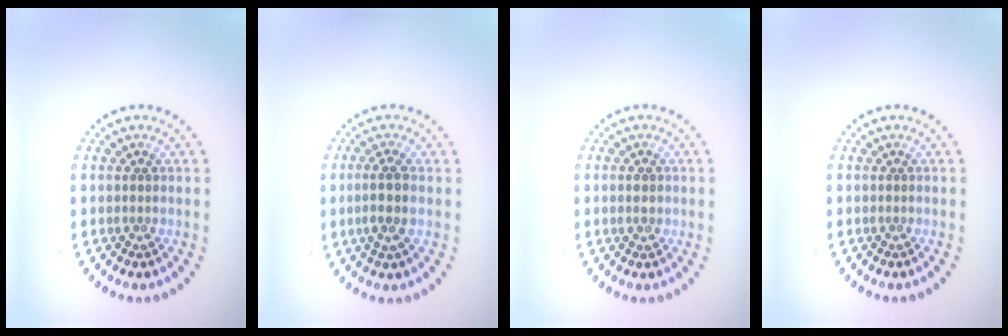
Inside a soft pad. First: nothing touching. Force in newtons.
{"total": 2.5, "press": 2.2, "slide": 1.1}
{"total": 1.3, "press": 1.3, "slide": 0.2}
{"total": 0.0}